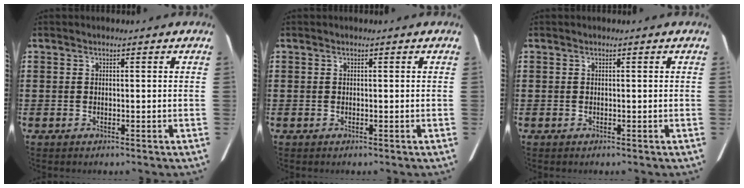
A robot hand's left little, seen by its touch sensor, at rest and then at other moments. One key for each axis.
{"total": 0.0}
{"total": 0.0}